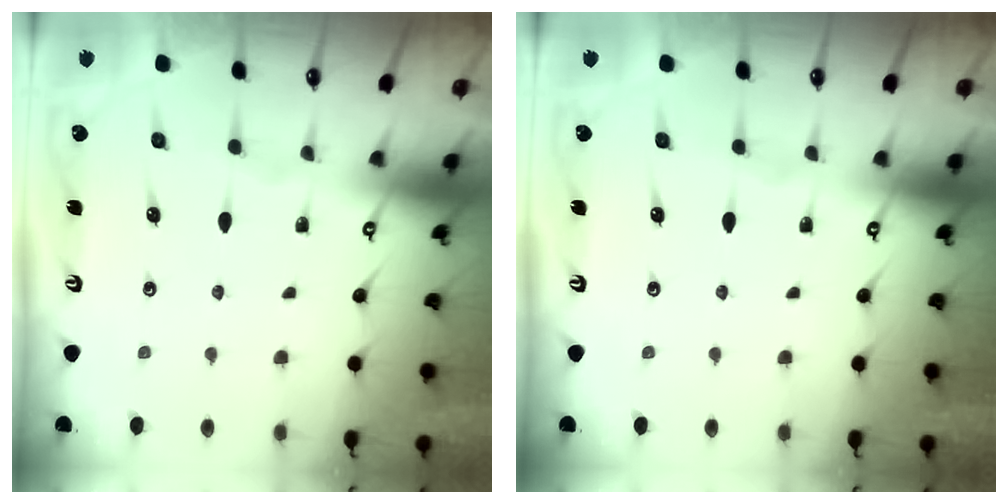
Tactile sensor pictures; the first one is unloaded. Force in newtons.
{"total": 0.0}